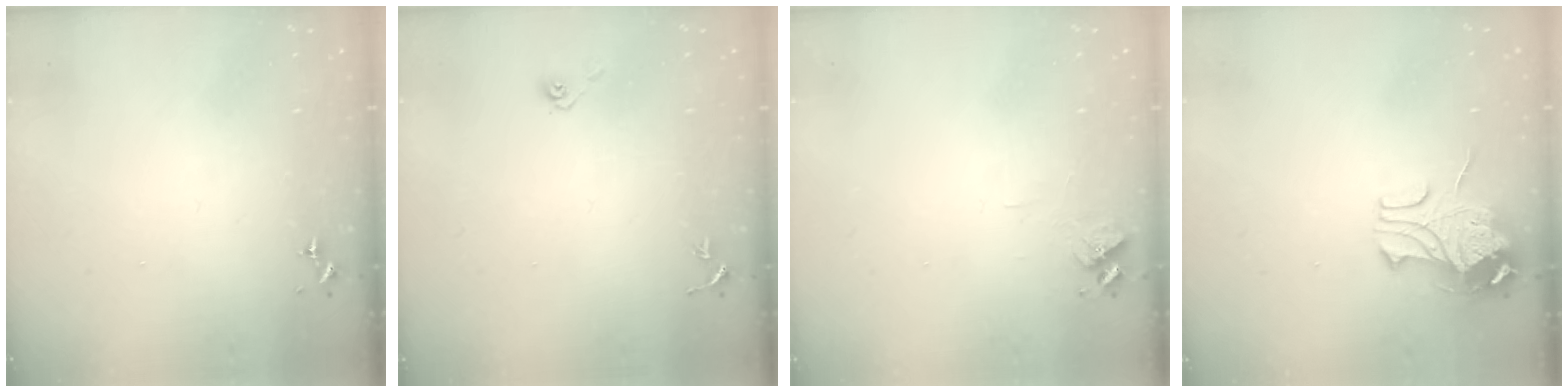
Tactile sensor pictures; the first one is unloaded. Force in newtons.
{"total": 4.0, "press": 3.3, "slide": 2.2}
{"total": 6.4, "press": 6.4, "slide": 0.8}
{"total": 9.6, "press": 9.6, "slide": 1.1}